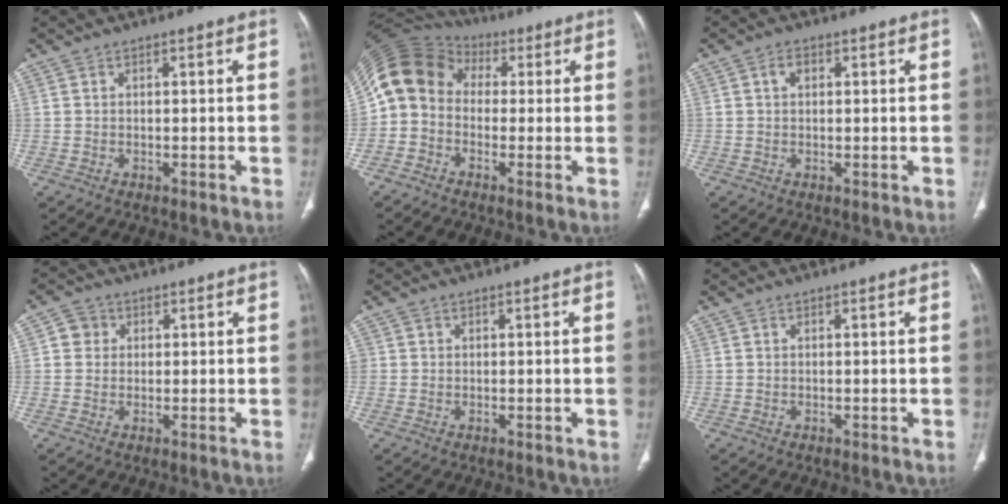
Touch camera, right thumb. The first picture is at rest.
{"total": 11.2, "force": [0.1, 9.4, 6.1], "torque": [-0.110, 0.045, -0.018]}
{"total": 1.8, "force": [0.5, 1.3, 1.2], "torque": [-0.017, 0.006, 0.008]}
{"total": 3.2, "force": [0.7, 3.0, 0.9], "torque": [0.004, 0.005, 0.011]}
{"total": 0.6, "force": [0.1, 0.6, 0.1], "torque": [0.004, 0.003, 0.001]}
{"total": 0.0}